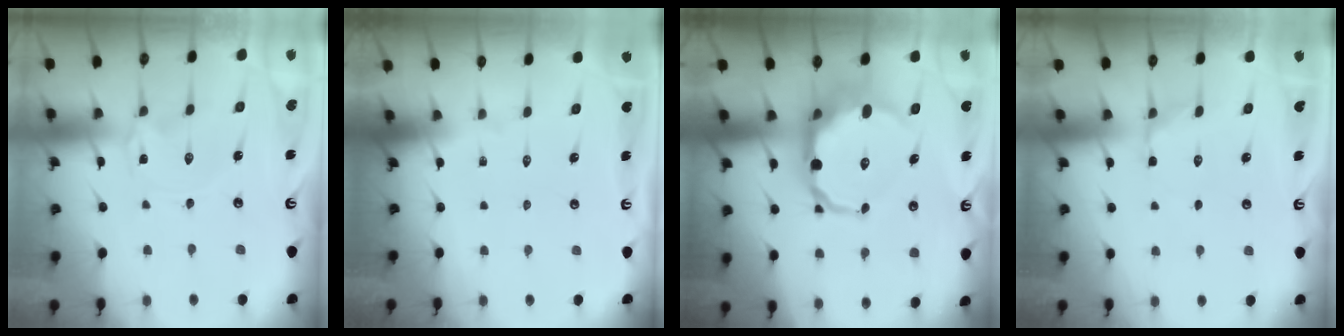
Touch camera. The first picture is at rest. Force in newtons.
{"total": 0.0}
{"total": 12.2, "press": 11.8, "slide": 3.1}
{"total": 2.9, "press": 2.5, "slide": 1.5}